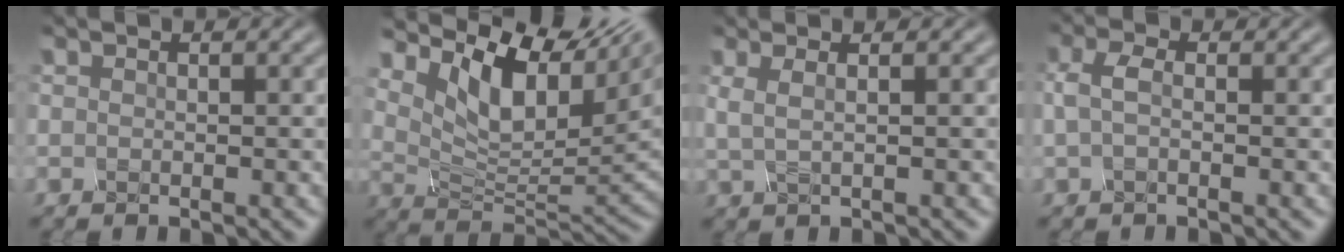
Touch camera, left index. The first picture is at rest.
{"total": 8.8, "force": [4.8, 3.9, 6.2], "torque": [-0.111, -0.001, 0.100]}
{"total": 0.9, "force": [0.8, -0.3, 0.5], "torque": [-0.023, 0.005, 0.011]}
{"total": 0.6, "force": [0.2, 0.1, 0.5], "torque": [-0.043, 0.003, 0.015]}